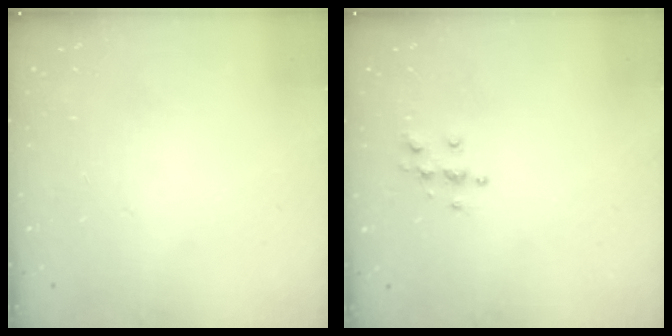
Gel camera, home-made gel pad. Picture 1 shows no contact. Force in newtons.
{"total": 4.4, "press": 4.4, "slide": 0.3}